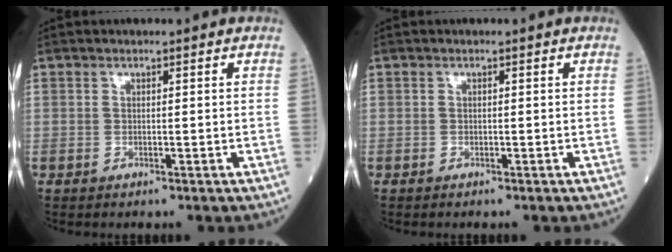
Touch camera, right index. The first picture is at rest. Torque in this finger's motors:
{"motor_torque": [-0.18, 0.01, -0.04, -0.01]}